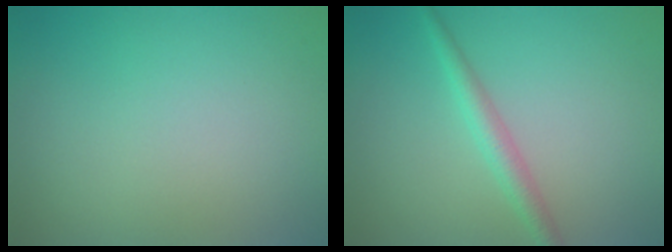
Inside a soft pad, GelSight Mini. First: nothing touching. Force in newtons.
{"total": 2.2, "press": 2.2, "slide": 0.0}